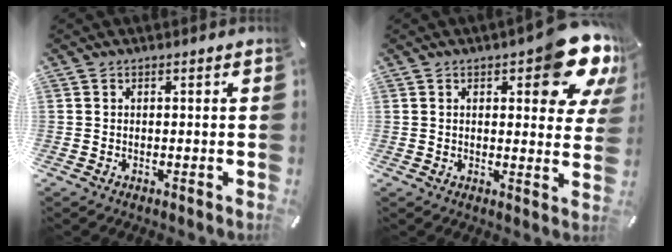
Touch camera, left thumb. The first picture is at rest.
{"total": 13.9, "force": [7.8, 5.0, 10.4], "torque": [-0.128, -0.054, 0.129]}